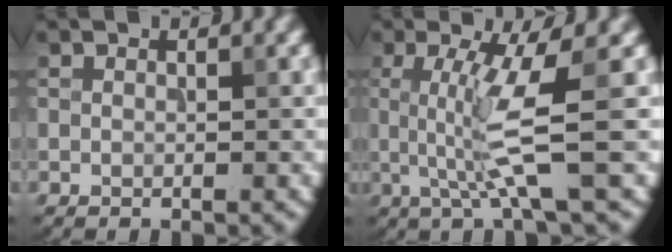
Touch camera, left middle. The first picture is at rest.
{"total": 5.1, "force": [0.2, 0.6, 5.1], "torque": [-0.107, -0.006, 0.007]}